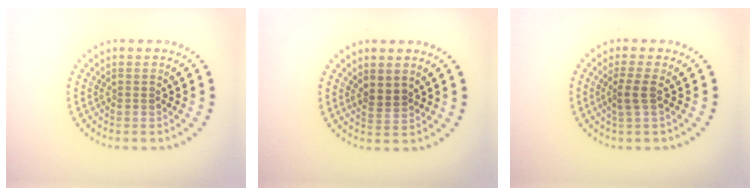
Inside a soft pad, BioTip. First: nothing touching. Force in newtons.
{"total": 1.2, "press": 1.0, "slide": 0.8}
{"total": 1.7, "press": 1.3, "slide": 1.1}